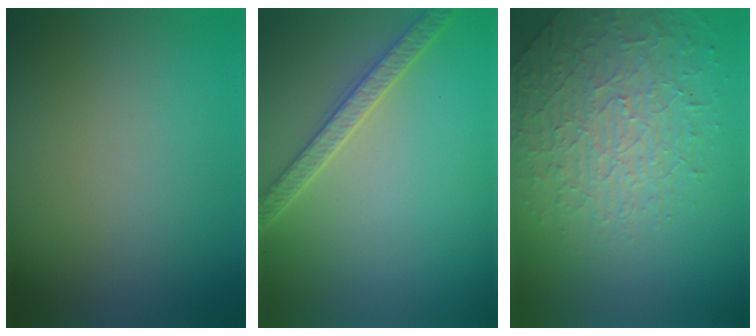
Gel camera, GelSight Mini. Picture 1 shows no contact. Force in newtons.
{"total": 3.1, "press": 2.9, "slide": 0.9}
{"total": 3.9, "press": 3.9, "slide": 0.5}